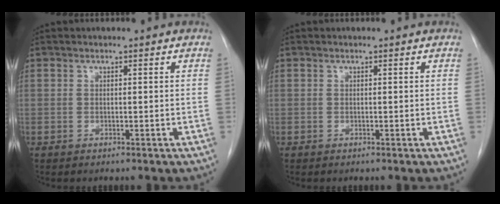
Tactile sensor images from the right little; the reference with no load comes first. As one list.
[{"total": 0.0}]